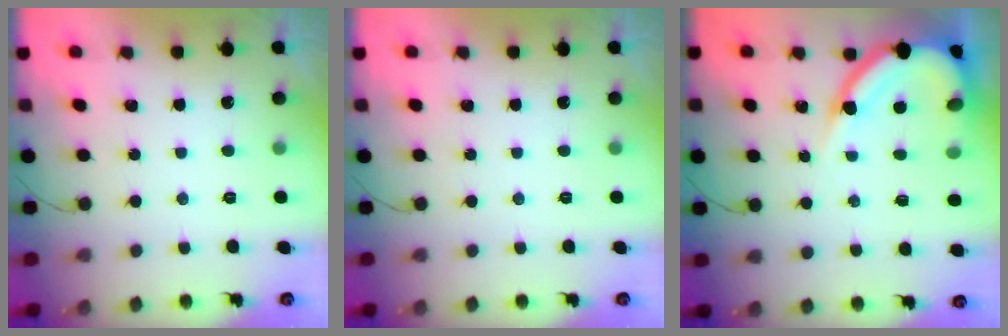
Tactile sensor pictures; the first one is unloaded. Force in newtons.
{"total": 0.0}
{"total": 11.0, "press": 11.0, "slide": 1.0}